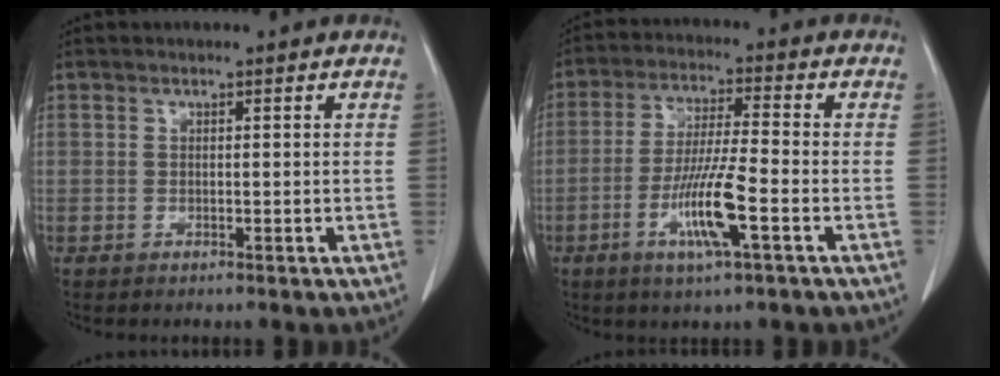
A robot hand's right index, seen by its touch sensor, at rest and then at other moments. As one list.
[{"total": 9.7, "force": [-3.7, 0.2, 9.0], "torque": [-0.175, -0.012, -0.071]}]